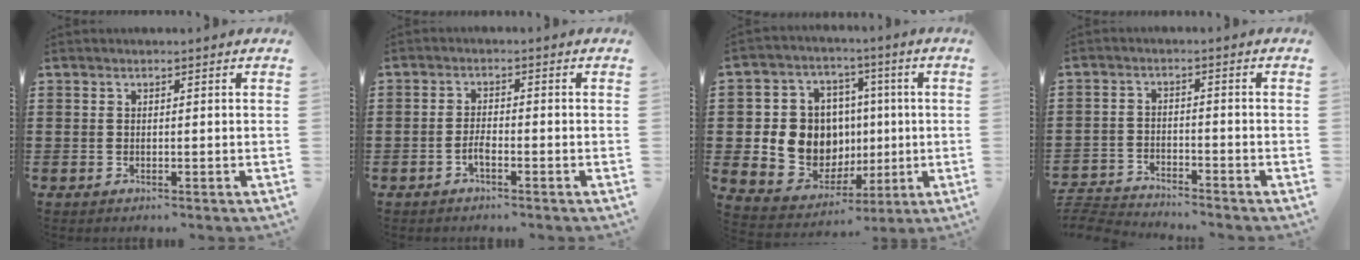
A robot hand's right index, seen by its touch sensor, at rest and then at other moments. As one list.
[{"total": 2.2, "force": [-1.2, 0.5, 1.7], "torque": [-0.040, -0.002, -0.025]}, {"total": 10.6, "force": [0.1, 9.8, 4.1], "torque": [-0.101, 0.007, 0.013]}, {"total": 3.7, "force": [-3.7, 0.2, 0.0], "torque": [-0.021, -0.004, -0.084]}]